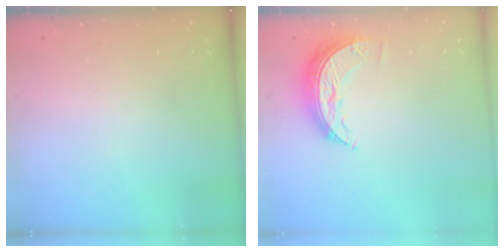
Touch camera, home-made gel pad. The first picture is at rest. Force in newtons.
{"total": 8.4, "press": 8.4, "slide": 0.2}